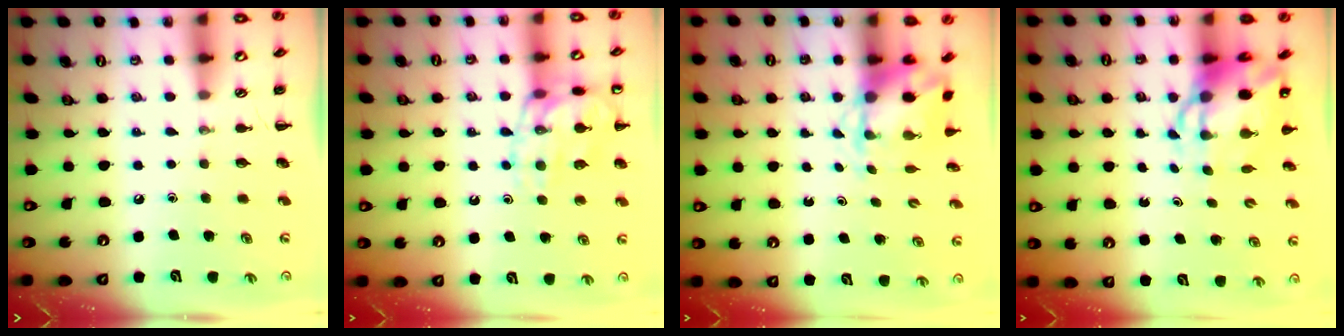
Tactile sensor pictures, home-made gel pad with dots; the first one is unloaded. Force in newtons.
{"total": 14.5, "press": 14.4, "slide": 1.7}
{"total": 4.8, "press": 4.8, "slide": 0.4}
{"total": 7.5, "press": 7.2, "slide": 2.0}